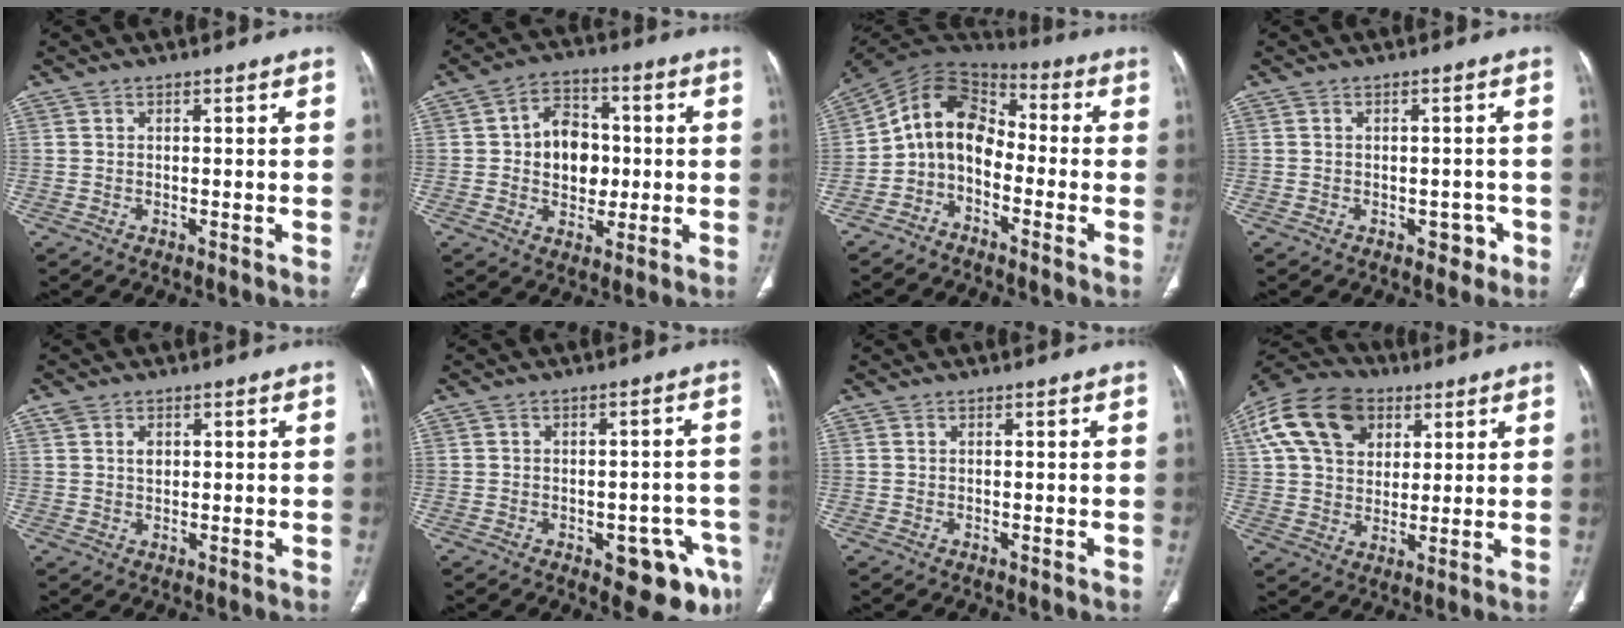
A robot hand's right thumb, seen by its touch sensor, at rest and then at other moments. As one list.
[{"total": 10.4, "force": [0.2, 7.9, 6.8], "torque": [-0.065, 0.014, 0.001]}, {"total": 11.2, "force": [-3.0, 8.1, 7.2], "torque": [-0.107, 0.078, -0.073]}, {"total": 2.6, "force": [-1.2, 2.0, 1.2], "torque": [0.005, 0.010, -0.012]}, {"total": 2.1, "force": [0.7, 1.5, 1.3], "torque": [-0.017, -0.001, 0.013]}, {"total": 10.2, "force": [-5.0, 4.5, 7.7], "torque": [-0.059, 0.024, -0.056]}, {"total": 0.0}, {"total": 17.5, "force": [6.8, 12.6, 10.2], "torque": [-0.185, 0.004, 0.113]}]